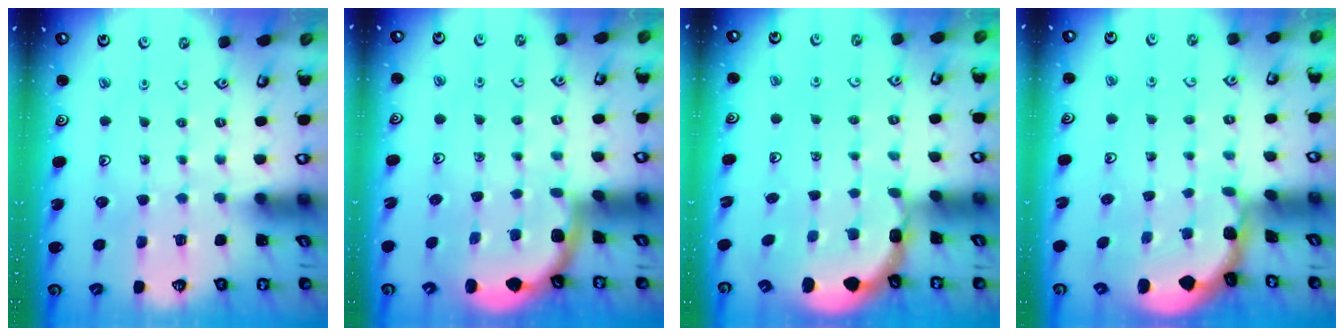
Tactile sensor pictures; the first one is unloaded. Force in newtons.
{"total": 1.8, "press": 1.8, "slide": 0.0}
{"total": 2.6, "press": 2.4, "slide": 0.9}
{"total": 0.8, "press": 0.7, "slide": 0.2}